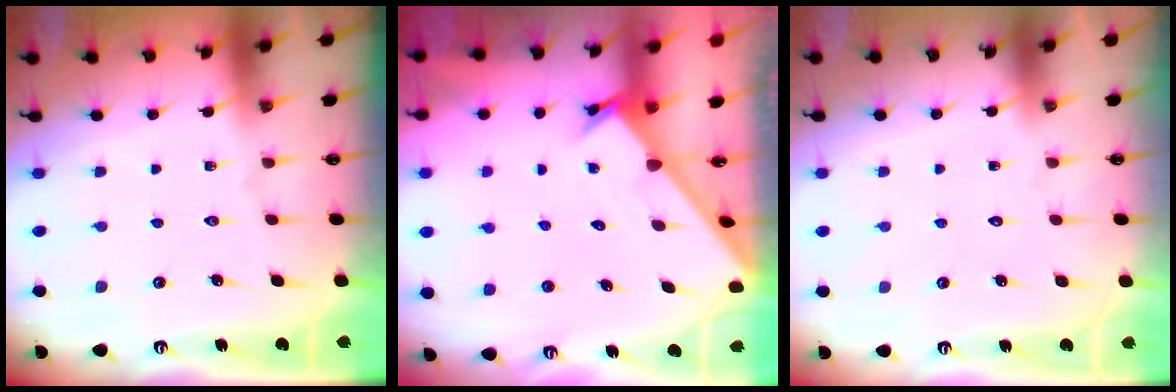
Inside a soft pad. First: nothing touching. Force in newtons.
{"total": 1.7, "press": 1.7, "slide": 0.1}
{"total": 1.5, "press": 1.5, "slide": 0.0}